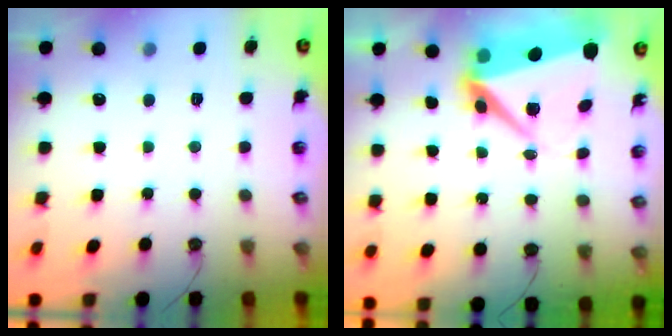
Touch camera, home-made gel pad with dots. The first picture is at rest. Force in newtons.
{"total": 10.5, "press": 10.3, "slide": 1.9}